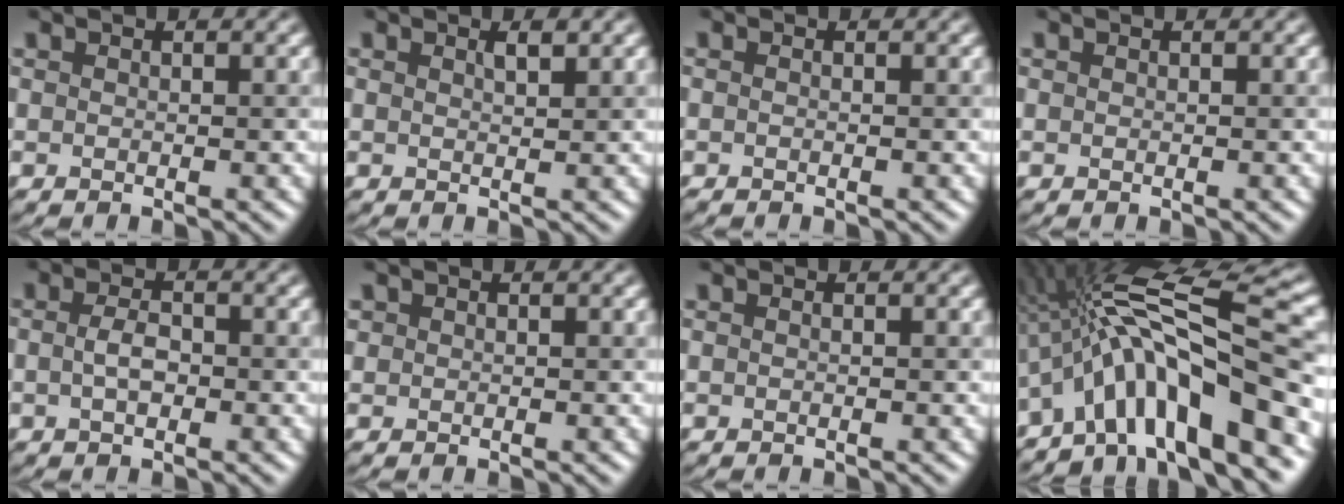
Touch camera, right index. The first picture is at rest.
{"total": 0.9, "force": [0.6, 0.1, 0.7], "torque": [-0.012, -0.001, 0.011]}
{"total": 0.5, "force": [-0.3, 0.1, 0.4], "torque": [-0.005, -0.009, -0.007]}
{"total": 0.0}
{"total": 1.9, "force": [-0.3, 0.8, 1.7], "torque": [-0.036, 0.003, -0.009]}
{"total": 0.0}
{"total": 0.0}
{"total": 13.9, "force": [-3.4, 3.2, 13.1], "torque": [-0.202, 0.027, -0.057]}